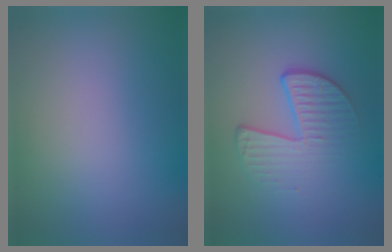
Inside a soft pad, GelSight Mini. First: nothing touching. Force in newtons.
{"total": 4.3, "press": 2.7, "slide": 3.3}